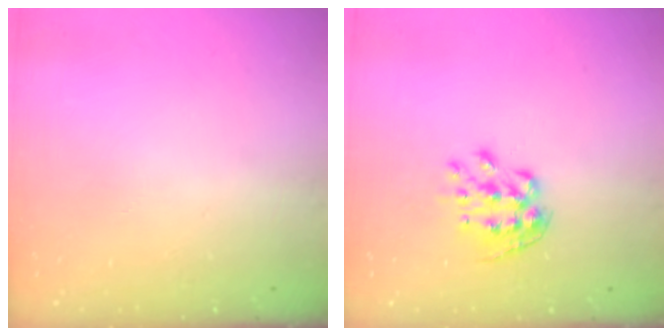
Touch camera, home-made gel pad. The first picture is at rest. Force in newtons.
{"total": 8.4, "press": 8.3, "slide": 0.4}